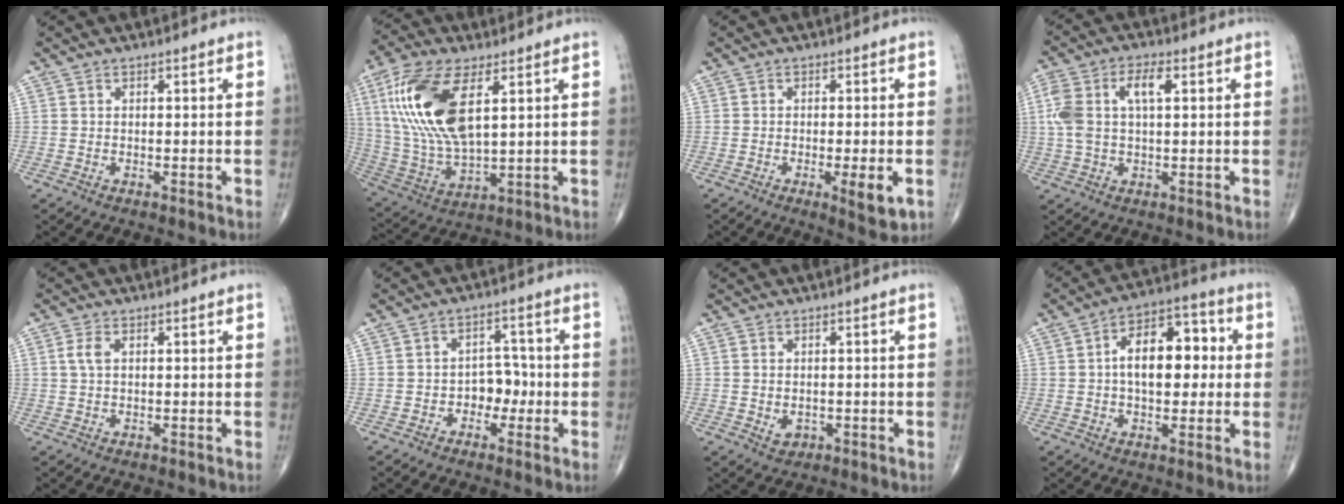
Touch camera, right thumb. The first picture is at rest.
{"total": 18.7, "force": [5.9, 8.1, 15.8], "torque": [-0.335, -0.017, 0.118]}
{"total": 5.4, "force": [-1.7, 1.2, 5.0], "torque": [-0.072, -0.010, -0.023]}
{"total": 9.4, "force": [2.1, 4.5, 8.0], "torque": [-0.186, 0.023, 0.041]}
{"total": 2.5, "force": [0.6, 1.4, 2.0], "torque": [-0.051, 0.008, 0.013]}
{"total": 4.9, "force": [-1.4, 3.7, 2.9], "torque": [-0.010, 0.022, -0.030]}
{"total": 2.3, "force": [-0.3, 1.8, 1.3], "torque": [-0.015, -0.001, 0.003]}
{"total": 13.3, "force": [1.2, 7.5, 10.9], "torque": [-0.140, 0.028, 0.010]}